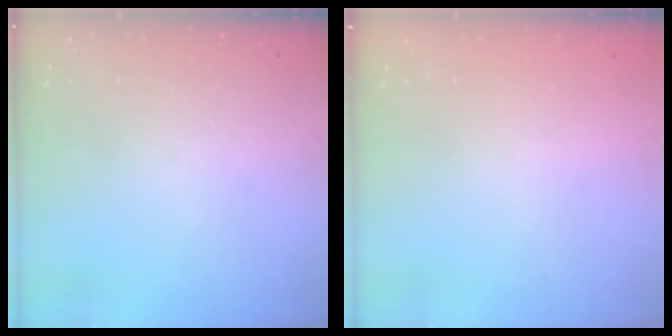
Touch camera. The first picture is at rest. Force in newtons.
{"total": 0.0}